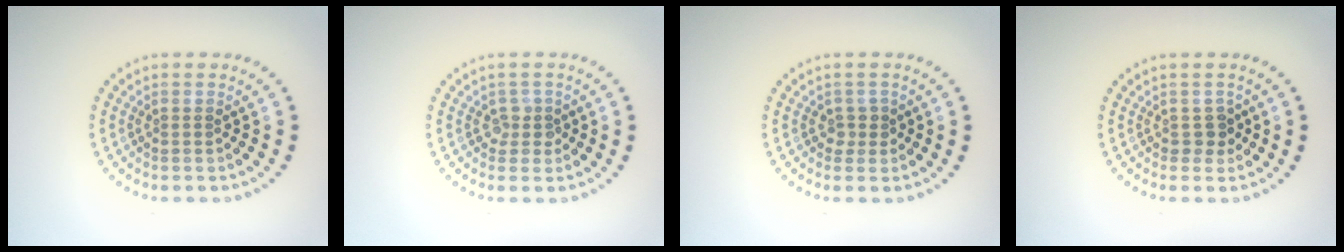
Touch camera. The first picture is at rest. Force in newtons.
{"total": 1.3, "press": 1.1, "slide": 0.7}
{"total": 1.4, "press": 1.1, "slide": 0.9}
{"total": 1.4, "press": 1.2, "slide": 0.7}